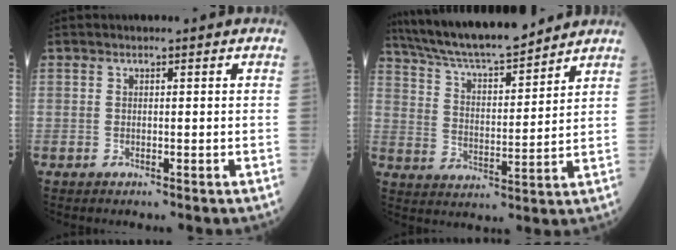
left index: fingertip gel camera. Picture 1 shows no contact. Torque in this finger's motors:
{"motor_torque": [0.08, -0.60, 0.37, 0.07]}